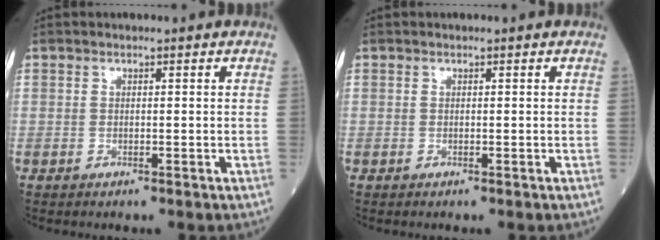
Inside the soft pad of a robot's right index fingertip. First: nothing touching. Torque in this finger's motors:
{"motor_torque": [0.00, 0.00, 0.00, -0.01]}